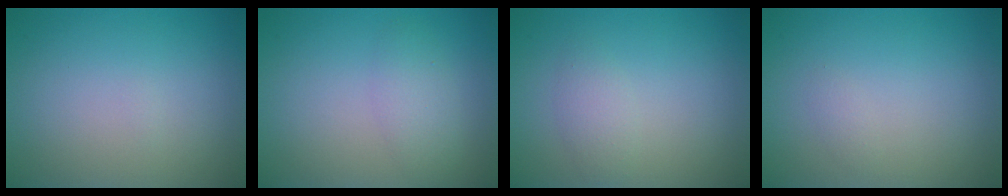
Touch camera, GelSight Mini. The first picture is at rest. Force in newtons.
{"total": 2.2, "press": 2.2, "slide": 0.1}
{"total": 1.6, "press": 1.6, "slide": 0.1}
{"total": 0.6, "press": 0.6, "slide": 0.0}